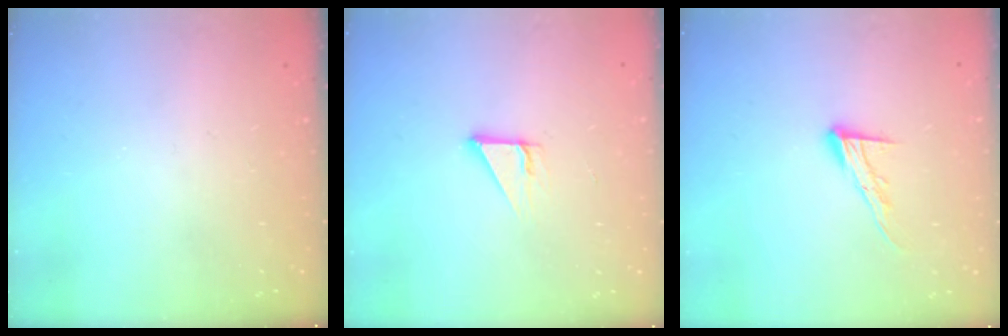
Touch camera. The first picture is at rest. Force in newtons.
{"total": 3.3, "press": 3.3, "slide": 0.2}
{"total": 9.8, "press": 9.8, "slide": 0.6}